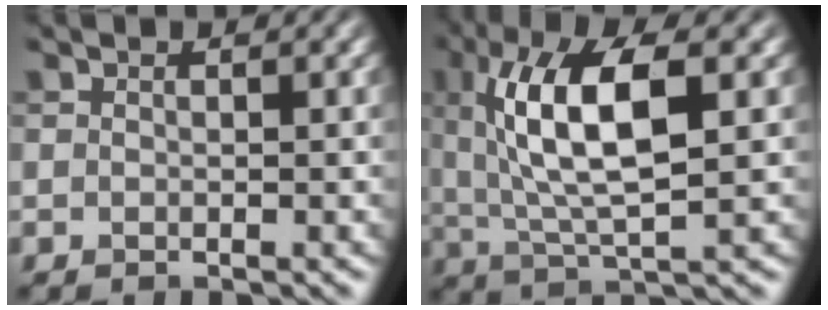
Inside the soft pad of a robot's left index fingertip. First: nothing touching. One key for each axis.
{"total": 9.4, "fx": 2.1, "fy": 3.2, "fz": 8.6, "tx": -0.159, "ty": 0.007, "tz": 0.036}